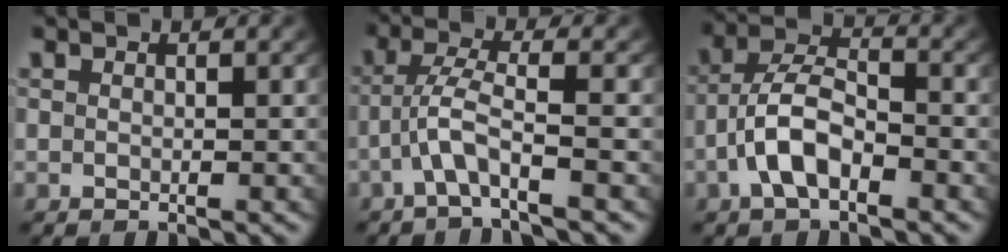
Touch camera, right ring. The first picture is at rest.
{"total": 3.1, "force": [-1.6, 0.4, 2.7], "torque": [-0.069, -0.009, -0.024]}
{"total": 5.5, "force": [-1.6, 3.5, 4.0], "torque": [-0.084, -0.016, -0.025]}